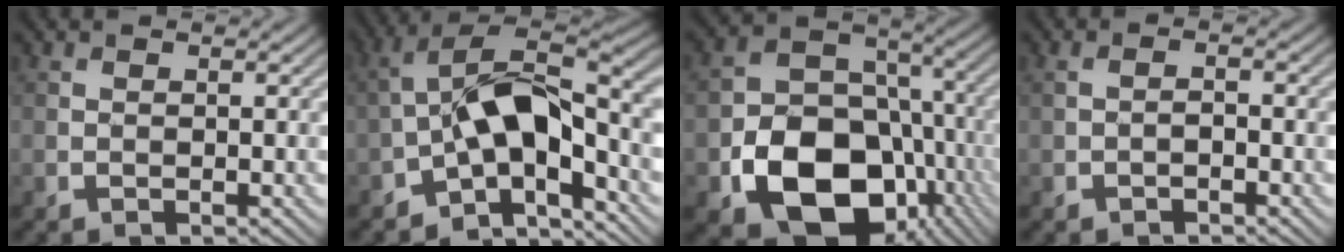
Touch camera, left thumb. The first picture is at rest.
{"total": 11.5, "force": [-3.2, 5.1, 9.8], "torque": [-0.169, 0.009, -0.070]}
{"total": 16.5, "force": [-6.3, 12.1, 9.3], "torque": [-0.159, -0.045, -0.104]}
{"total": 1.2, "force": [-0.8, 0.4, 0.8], "torque": [-0.016, 0.001, -0.017]}